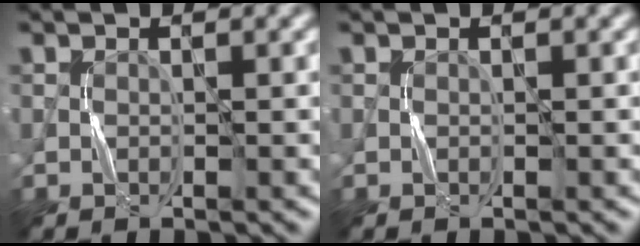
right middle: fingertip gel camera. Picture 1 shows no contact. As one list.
[{"total": 0.0}]